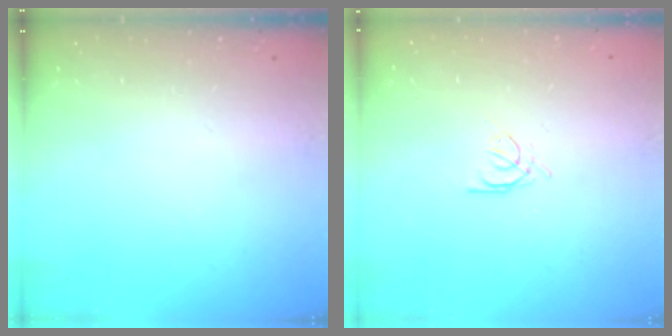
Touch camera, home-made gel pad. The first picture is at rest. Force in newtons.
{"total": 1.4, "press": 1.3, "slide": 0.3}